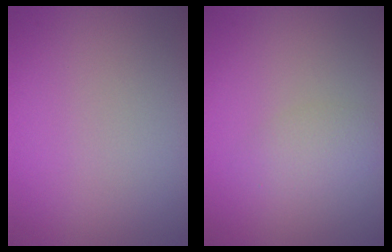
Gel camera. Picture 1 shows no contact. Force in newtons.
{"total": 2.0, "press": 2.0, "slide": 0.1}